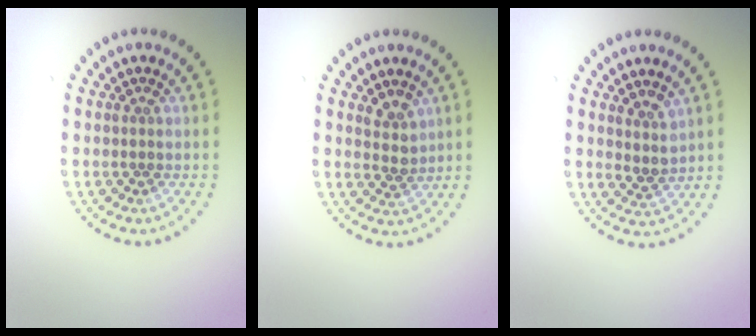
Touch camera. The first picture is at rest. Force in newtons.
{"total": 1.9, "press": 1.5, "slide": 1.1}
{"total": 1.8, "press": 1.4, "slide": 1.2}